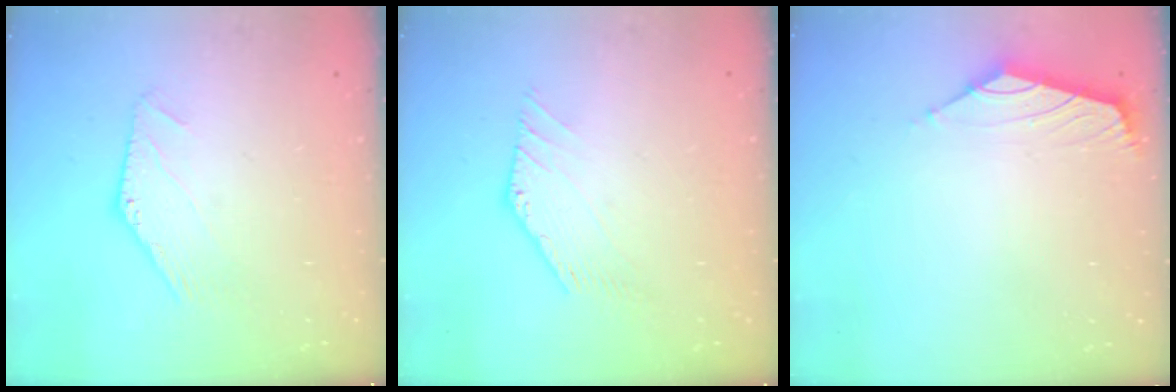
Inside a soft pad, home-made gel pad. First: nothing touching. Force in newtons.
{"total": 1.0, "press": 1.0, "slide": 0.3}
{"total": 1.6, "press": 1.4, "slide": 0.7}